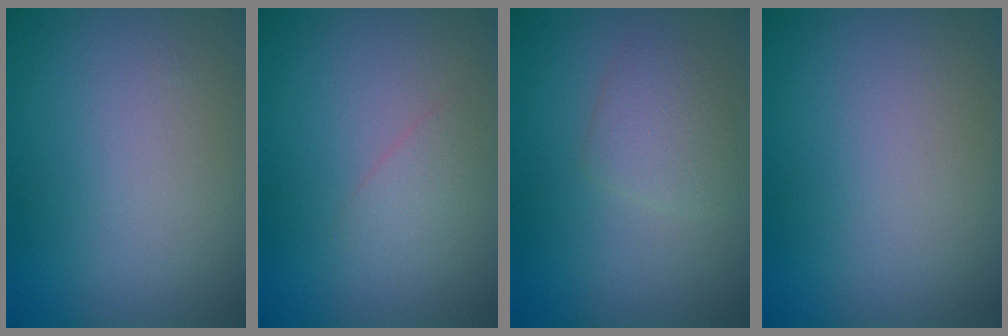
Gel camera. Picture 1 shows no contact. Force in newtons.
{"total": 1.0, "press": 1.0, "slide": 0.0}
{"total": 2.1, "press": 2.1, "slide": 0.1}
{"total": 0.0}